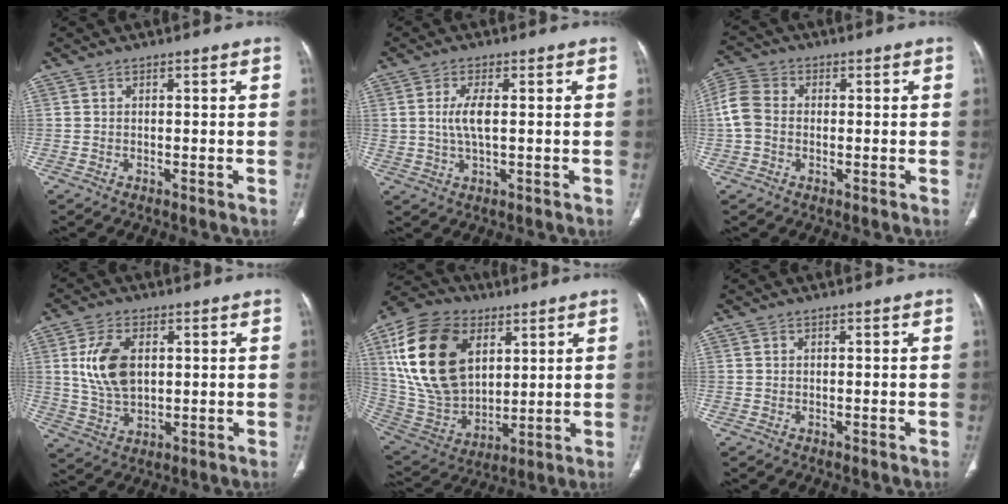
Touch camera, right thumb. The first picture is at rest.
{"total": 4.6, "force": [0.5, 1.6, 4.3], "torque": [-0.098, -0.002, 0.013]}
{"total": 6.8, "force": [0.0, 5.3, 4.2], "torque": [-0.092, 0.021, -0.010]}
{"total": 10.3, "force": [2.1, 6.3, 7.9], "torque": [-0.149, -0.007, 0.048]}
{"total": 23.8, "force": [7.6, 15.6, 16.3], "torque": [-0.296, -0.019, 0.148]}
{"total": 0.0}